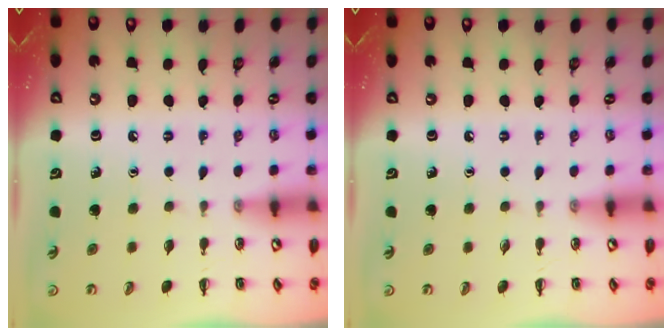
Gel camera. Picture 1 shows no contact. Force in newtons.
{"total": 0.0}